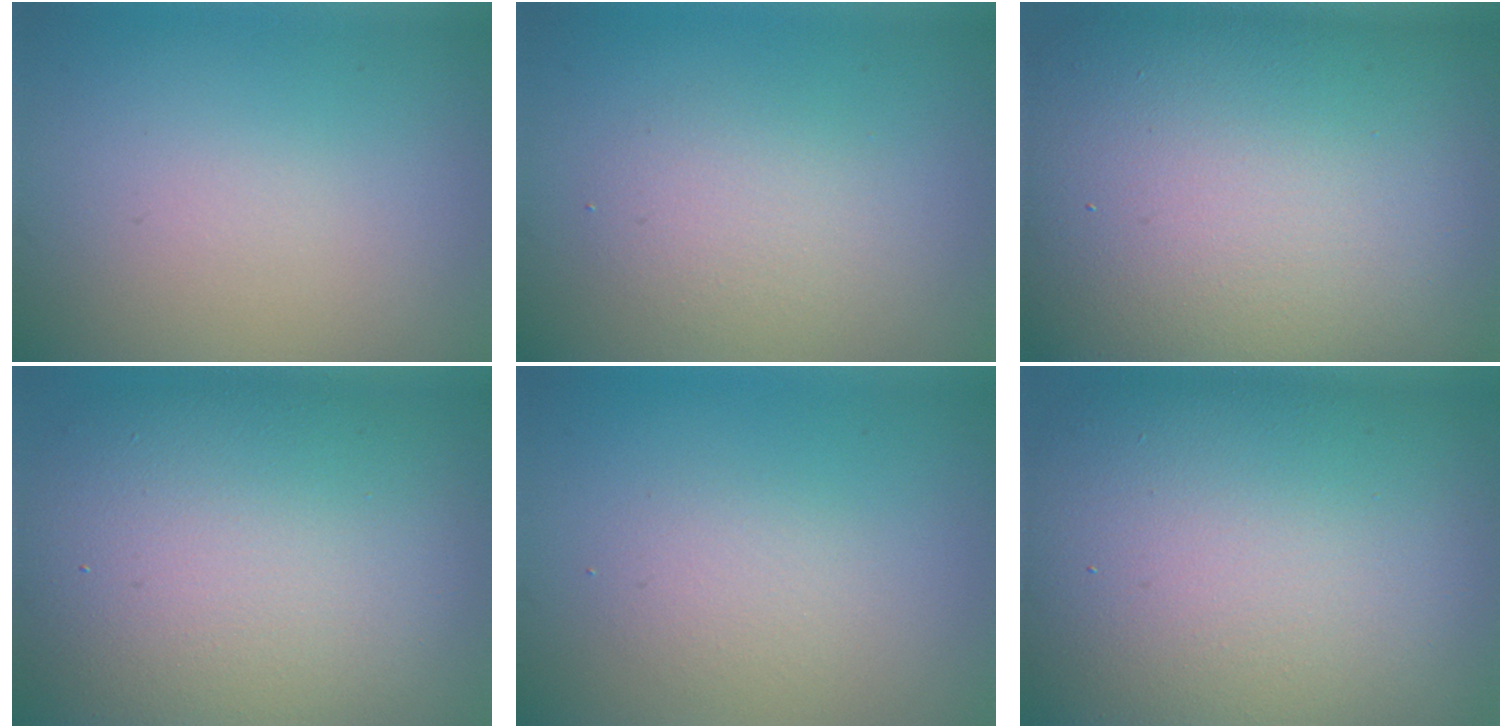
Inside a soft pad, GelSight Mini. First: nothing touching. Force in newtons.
{"total": 2.4, "press": 2.4, "slide": 0.3}
{"total": 21.4, "press": 21.4, "slide": 0.5}
{"total": 13.3, "press": 13.2, "slide": 1.3}
{"total": 1.6, "press": 1.6, "slide": 0.2}
{"total": 17.8, "press": 17.7, "slide": 1.1}